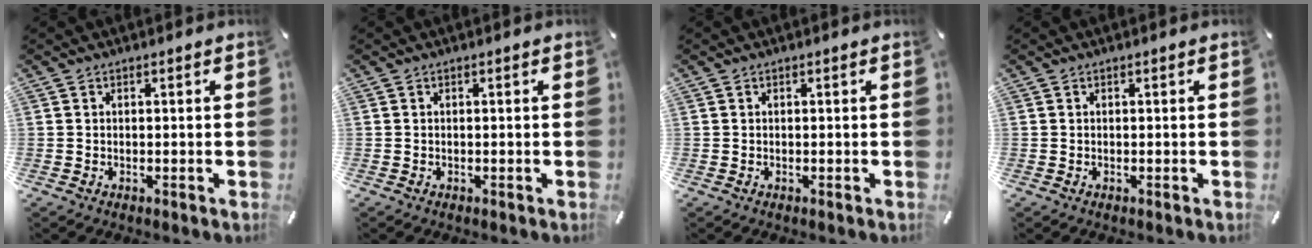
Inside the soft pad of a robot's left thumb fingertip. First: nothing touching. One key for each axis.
{"total": 0.0}
{"total": 0.0}
{"total": 0.0}